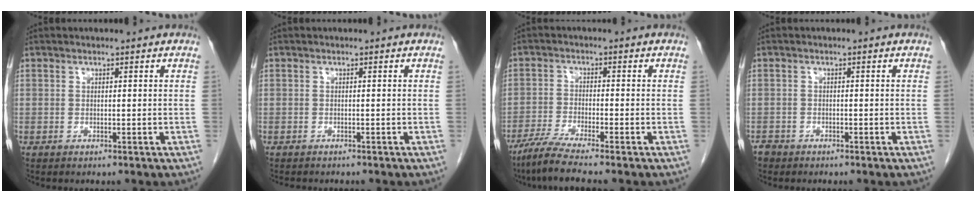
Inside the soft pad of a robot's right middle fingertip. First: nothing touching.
{"total": 3.3, "force": [-2.8, 1.0, 1.3], "torque": [-0.019, -0.006, -0.032]}
{"total": 6.1, "force": [-5.0, -0.7, 3.5], "torque": [-0.069, -0.020, -0.094]}
{"total": 1.8, "force": [-1.5, 1.0, 0.1], "torque": [-0.009, 0.000, -0.028]}